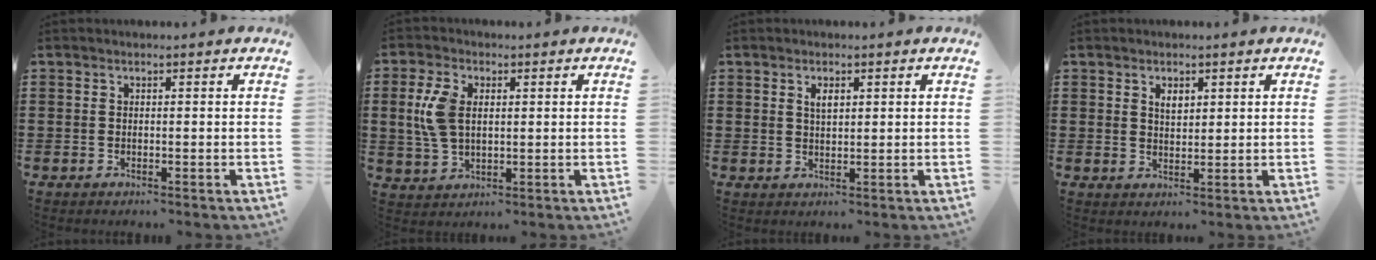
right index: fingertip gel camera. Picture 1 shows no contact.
{"total": 6.6, "force": [1.1, 4.0, 5.2], "torque": [-0.132, 0.007, 0.014]}
{"total": 1.8, "force": [0.8, 0.7, 1.4], "torque": [-0.031, 0.002, 0.013]}
{"total": 1.9, "force": [1.0, 1.0, 1.2], "torque": [-0.019, -0.001, 0.017]}